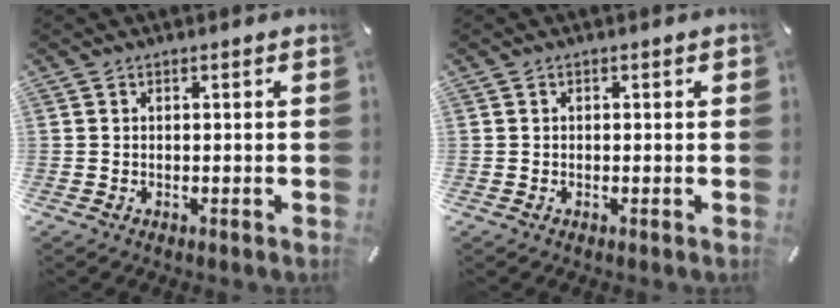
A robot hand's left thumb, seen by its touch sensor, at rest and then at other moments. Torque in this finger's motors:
{"motor_torque": [-0.07, -0.11, -0.09, -0.01, 0.02]}